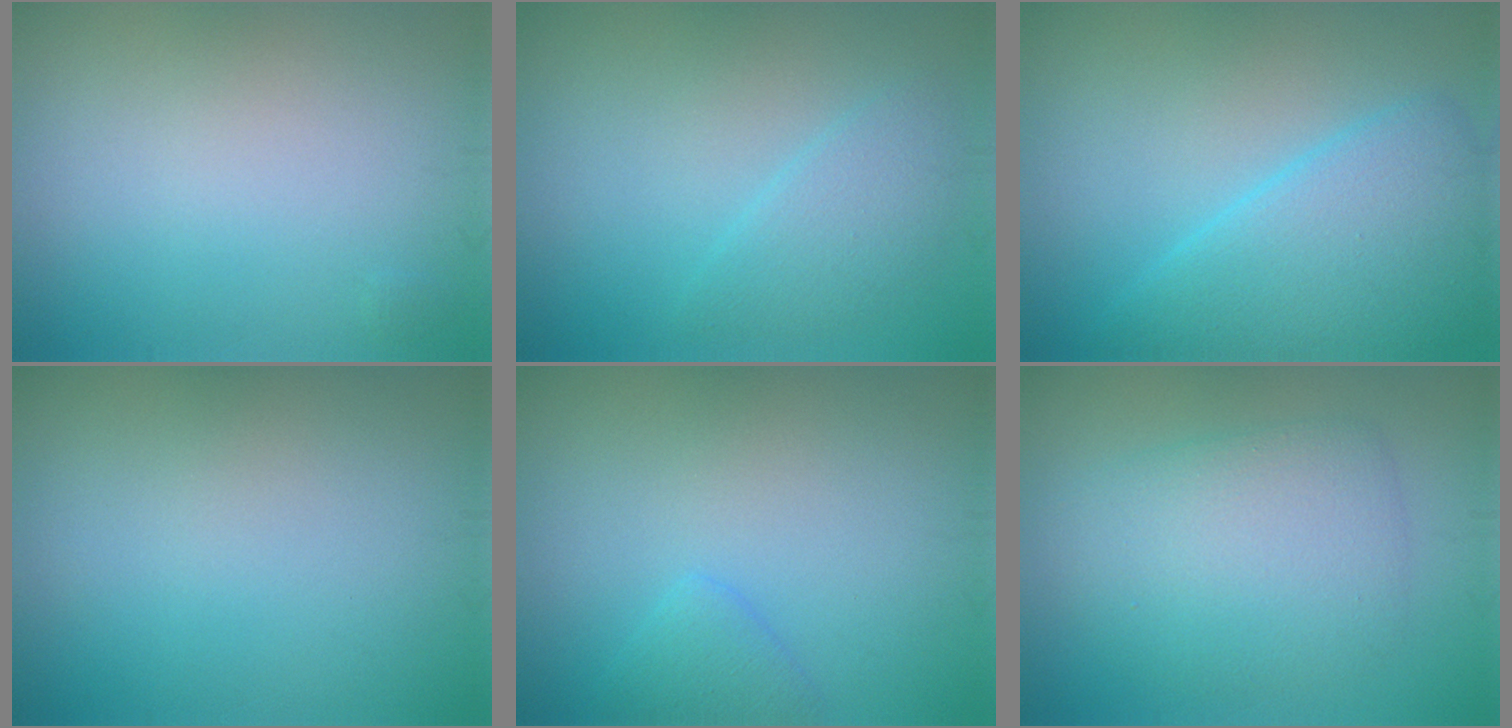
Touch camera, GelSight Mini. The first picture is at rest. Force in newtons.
{"total": 2.3, "press": 2.3, "slide": 0.3}
{"total": 5.9, "press": 5.9, "slide": 0.2}
{"total": 0.0}
{"total": 1.5, "press": 1.5, "slide": 0.1}
{"total": 5.0, "press": 5.0, "slide": 0.2}